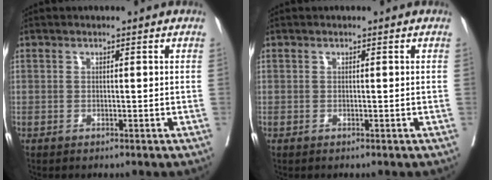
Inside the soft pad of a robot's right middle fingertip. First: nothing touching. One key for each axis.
{"total": 0.0}